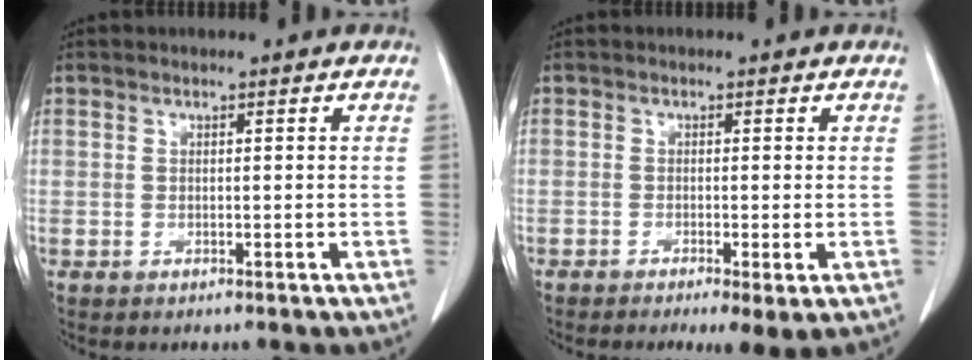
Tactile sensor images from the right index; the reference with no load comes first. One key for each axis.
{"total": 3.7, "fx": -1.7, "fy": 0.6, "fz": 3.2, "tx": -0.042, "ty": -0.012, "tz": -0.021}